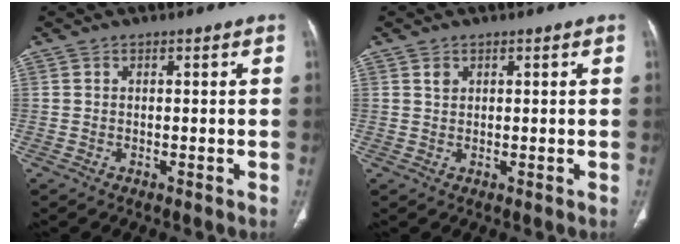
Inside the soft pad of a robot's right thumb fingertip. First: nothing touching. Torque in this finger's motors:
{"motor_torque": [-0.34, 0.50, 0.26, -0.13, -0.02]}